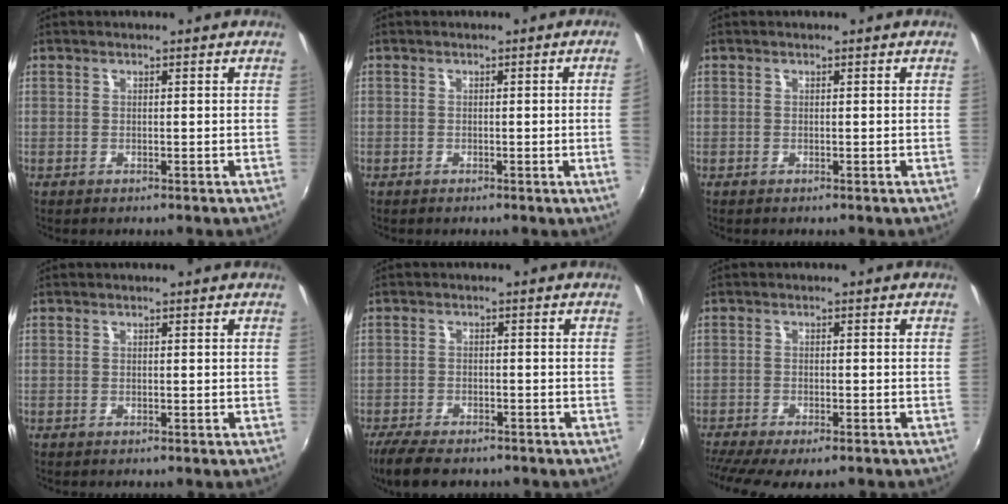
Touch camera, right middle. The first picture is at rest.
{"total": 2.3, "force": [-0.1, -1.3, 1.9], "torque": [-0.029, -0.011, 0.003]}
{"total": 0.0}
{"total": 0.0}
{"total": 8.7, "force": [-7.0, 2.8, 4.2], "torque": [-0.104, -0.028, -0.121]}
{"total": 9.2, "force": [-7.2, 2.1, 5.3], "torque": [-0.123, -0.041, -0.119]}